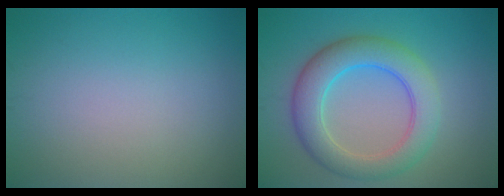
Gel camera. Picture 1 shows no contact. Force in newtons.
{"total": 6.3, "press": 6.3, "slide": 0.1}